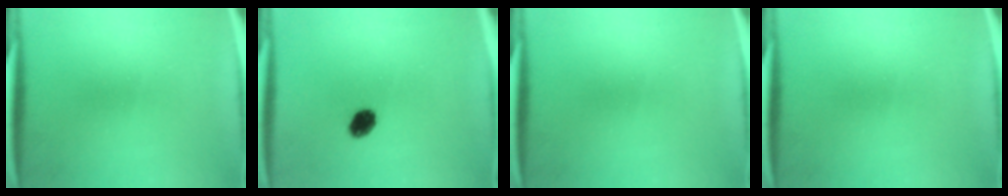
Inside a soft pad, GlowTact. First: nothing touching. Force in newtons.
{"total": 4.5}
{"total": 0.0}
{"total": 0.0}